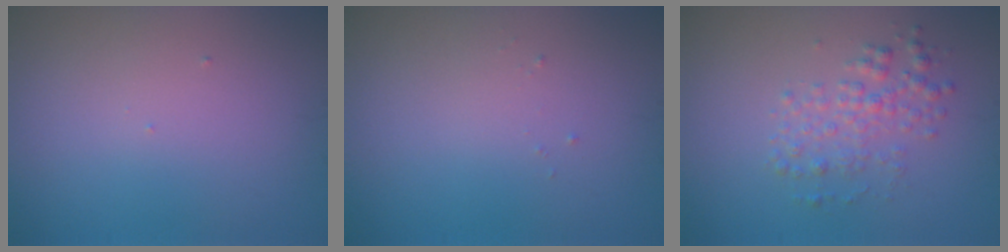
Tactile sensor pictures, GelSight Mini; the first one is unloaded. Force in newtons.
{"total": 0.0}
{"total": 2.5, "press": 2.5, "slide": 0.0}